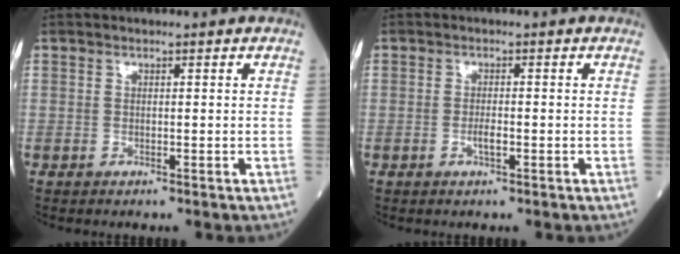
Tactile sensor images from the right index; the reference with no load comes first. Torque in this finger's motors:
{"motor_torque": [0.25, -0.19, 0.19, 0.06]}